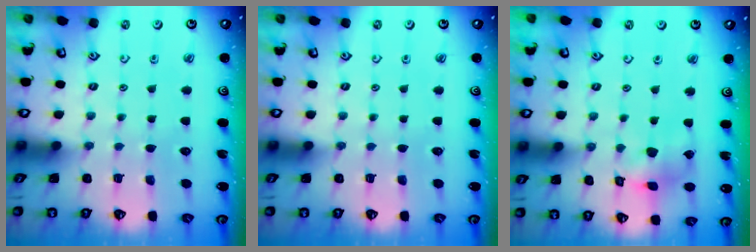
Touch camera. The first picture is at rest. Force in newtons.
{"total": 0.0}
{"total": 9.4, "press": 9.4, "slide": 1.1}